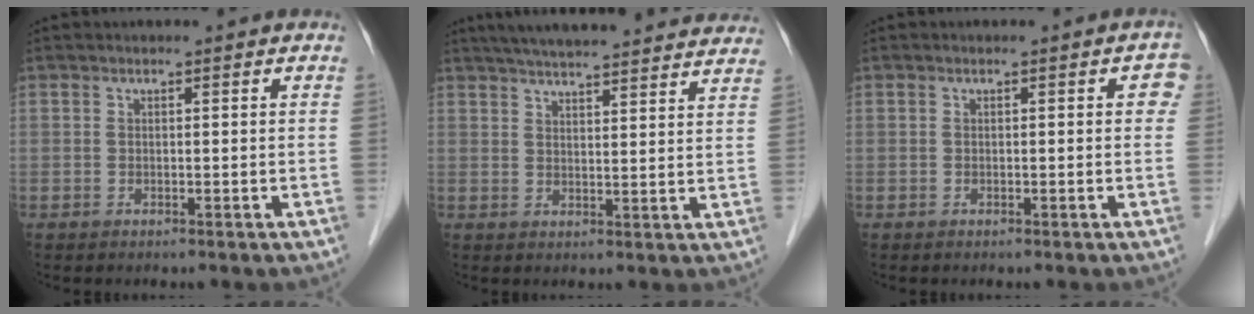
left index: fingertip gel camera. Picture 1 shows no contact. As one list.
[{"total": 23.6, "force": [21.5, 2.9, 9.2], "torque": [-0.146, 0.006, 0.275]}, {"total": 1.9, "force": [0.3, 1.1, 1.5], "torque": [-0.003, 0.009, -0.001]}]